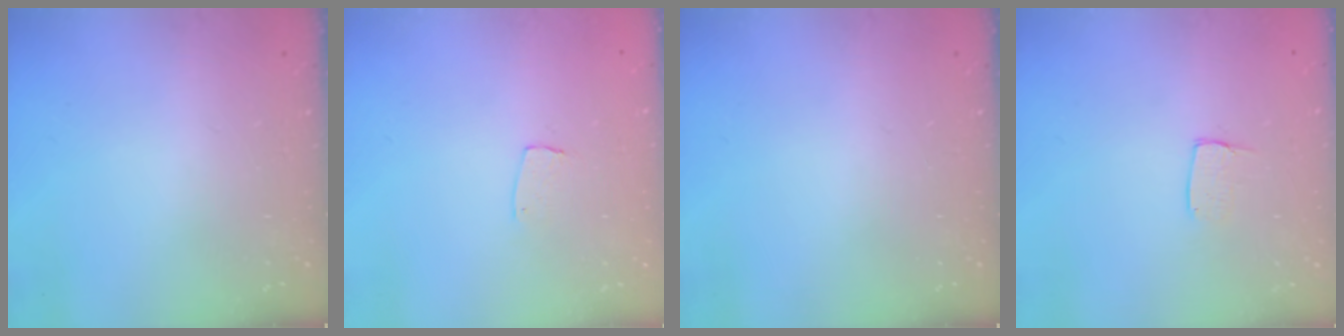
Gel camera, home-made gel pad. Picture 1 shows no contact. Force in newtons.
{"total": 4.3, "press": 4.3, "slide": 0.2}
{"total": 0.0}
{"total": 4.4, "press": 4.4, "slide": 0.3}